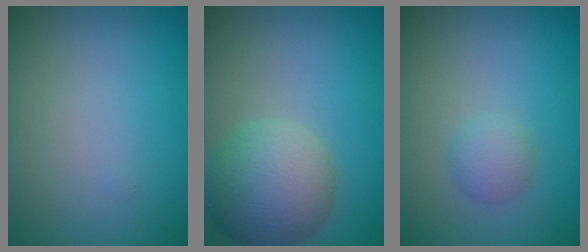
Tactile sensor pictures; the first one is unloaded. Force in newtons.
{"total": 7.0, "press": 7.0, "slide": 0.2}
{"total": 1.8, "press": 1.8, "slide": 0.1}